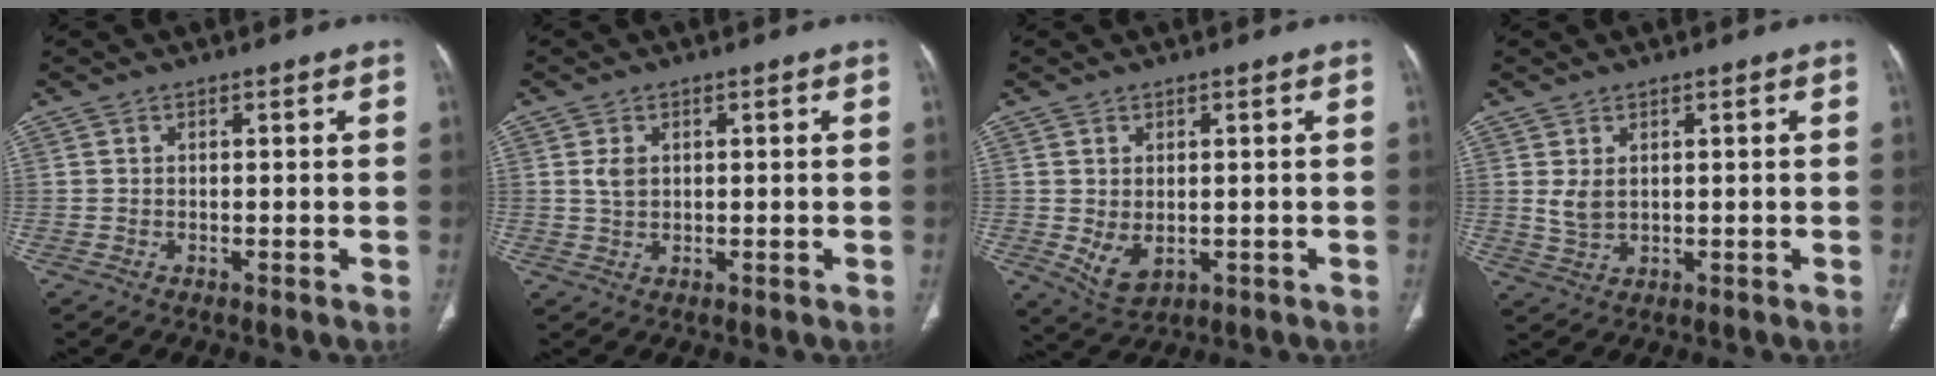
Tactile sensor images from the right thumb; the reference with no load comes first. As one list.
[{"total": 2.4, "force": [0.7, 1.7, 1.6], "torque": [-0.026, 0.000, 0.018]}, {"total": 4.9, "force": [-0.4, 3.2, 3.7], "torque": [-0.063, -0.010, 0.010]}, {"total": 3.1, "force": [1.0, 2.0, 2.2], "torque": [-0.041, -0.006, 0.029]}]